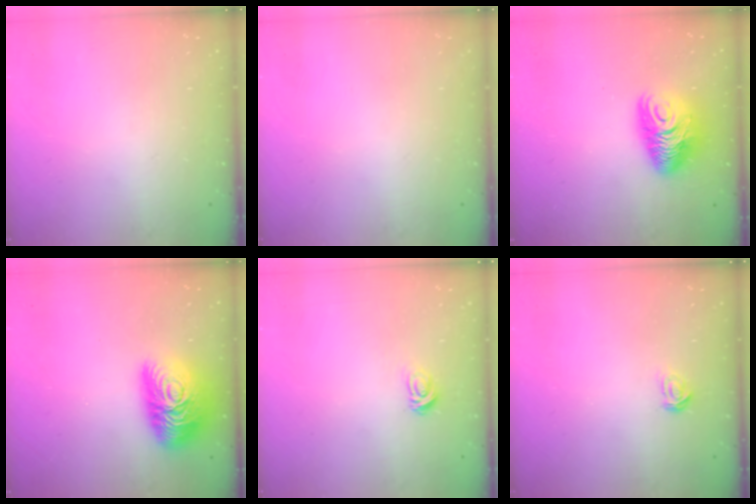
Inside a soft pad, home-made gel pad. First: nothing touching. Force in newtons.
{"total": 0.0}
{"total": 10.9, "press": 10.8, "slide": 1.2}
{"total": 18.3, "press": 18.3, "slide": 1.1}
{"total": 3.1, "press": 3.1, "slide": 0.4}
{"total": 1.8, "press": 1.7, "slide": 0.2}